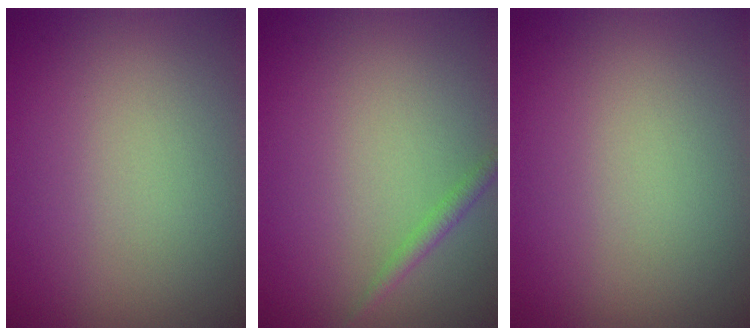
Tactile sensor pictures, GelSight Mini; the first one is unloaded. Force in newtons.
{"total": 1.2, "press": 1.2, "slide": 0.1}
{"total": 0.0}